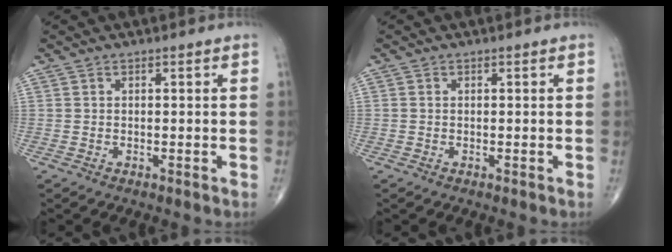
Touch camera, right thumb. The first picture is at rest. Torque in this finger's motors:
{"motor_torque": [-0.23, 0.01, -0.12, -0.07, -0.02]}